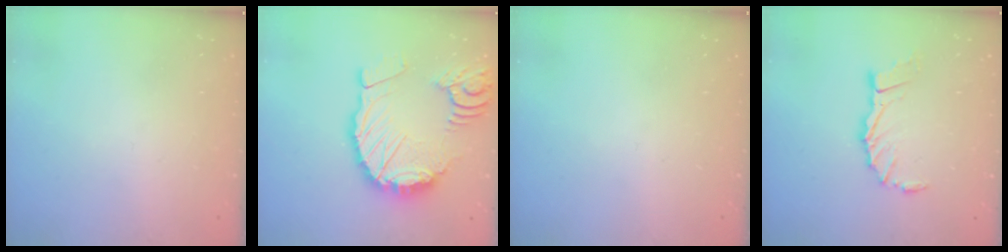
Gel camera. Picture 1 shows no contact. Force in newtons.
{"total": 18.6, "press": 18.4, "slide": 2.6}
{"total": 0.0}
{"total": 9.8, "press": 9.6, "slide": 1.7}